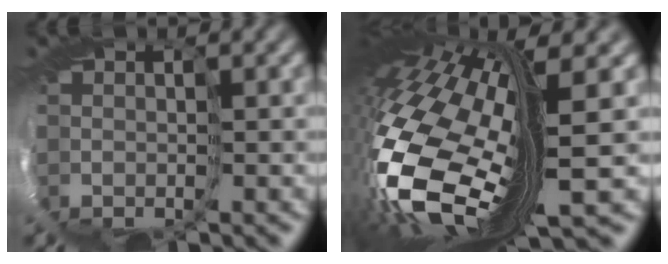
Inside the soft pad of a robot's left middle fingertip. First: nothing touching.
{"total": 14.2, "force": [0.1, 5.4, 13.1], "torque": [-0.314, -0.053, 0.015]}